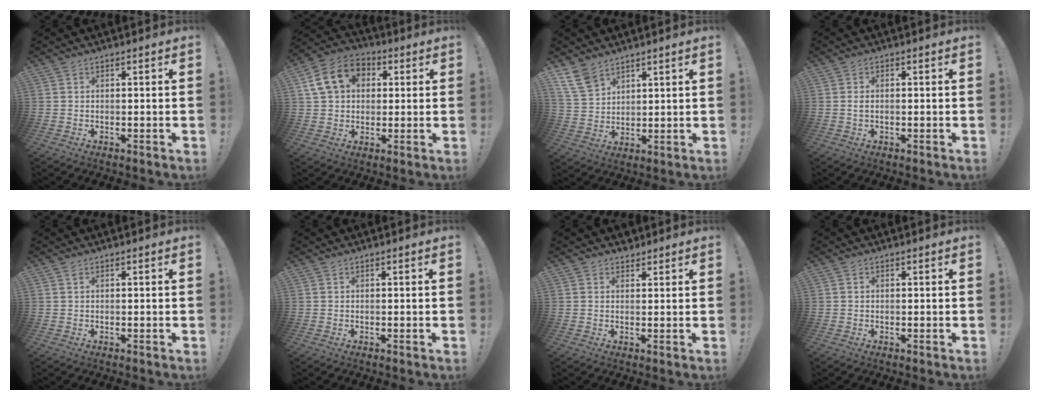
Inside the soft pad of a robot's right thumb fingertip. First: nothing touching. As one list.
[{"total": 14.3, "force": [4.4, 11.2, 7.6], "torque": [-0.113, 0.005, 0.093]}, {"total": 9.7, "force": [6.9, 5.8, 3.7], "torque": [-0.064, -0.037, 0.138]}, {"total": 1.1, "force": [0.0, 0.6, 1.0], "torque": [-0.020, 0.004, -0.001]}, {"total": 0.6, "force": [0.3, 0.2, 0.5], "torque": [-0.003, -0.002, 0.004]}, {"total": 0.0}, {"total": 2.3, "force": [1.8, 1.4, 0.1], "torque": [0.017, -0.012, 0.031]}, {"total": 0.0}]